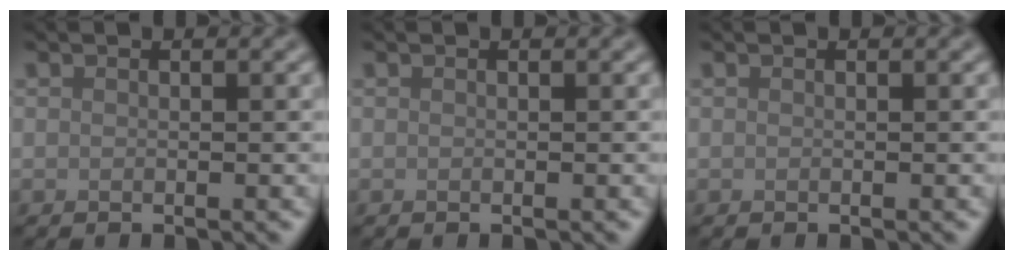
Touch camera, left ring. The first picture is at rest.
{"total": 0.0}
{"total": 0.0}